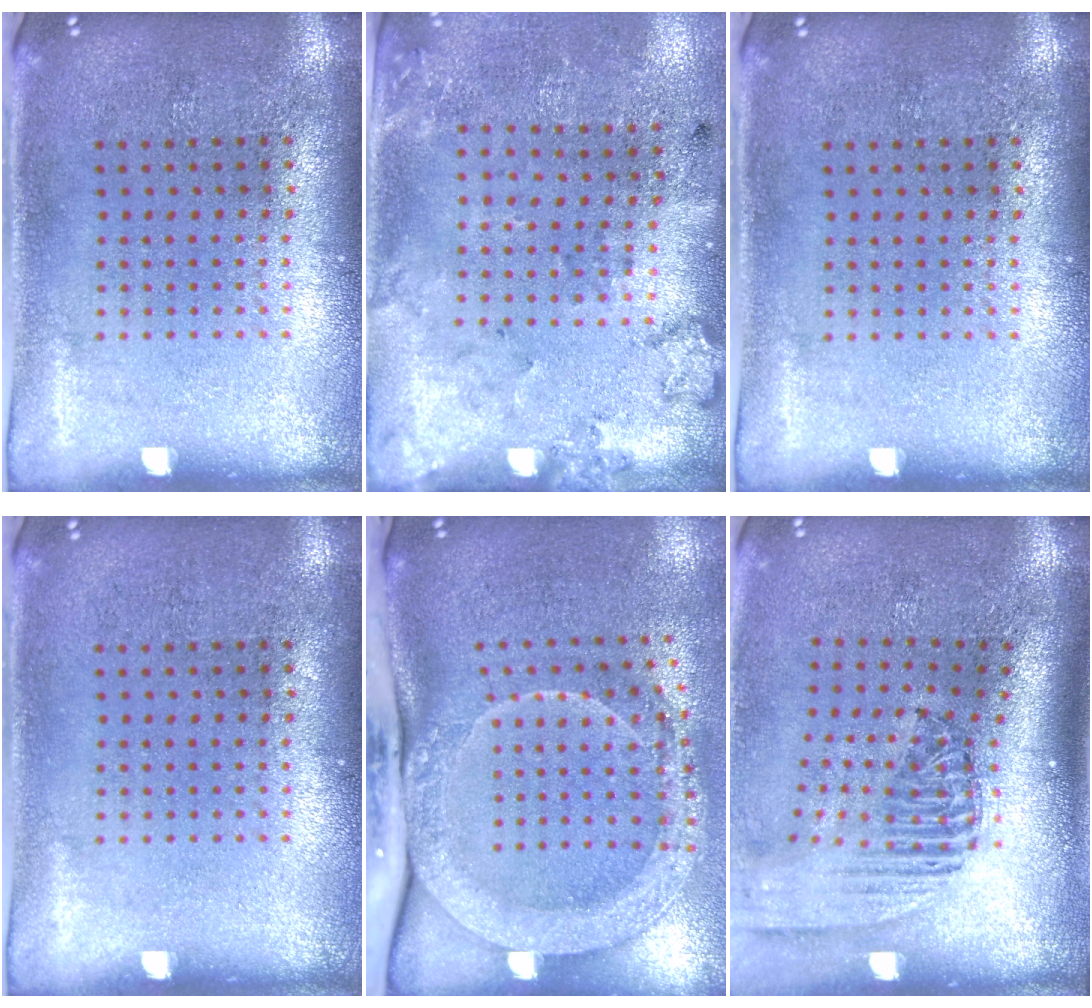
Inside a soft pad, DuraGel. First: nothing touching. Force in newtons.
{"total": 2.0, "press": 1.3, "slide": 1.5}
{"total": 0.0}
{"total": 0.0}
{"total": 2.4, "press": 2.1, "slide": 1.1}
{"total": 2.4, "press": 1.8, "slide": 1.6}